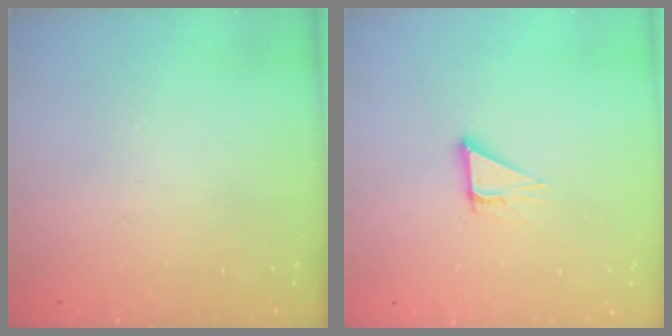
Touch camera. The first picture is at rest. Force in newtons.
{"total": 4.6, "press": 4.6, "slide": 0.2}